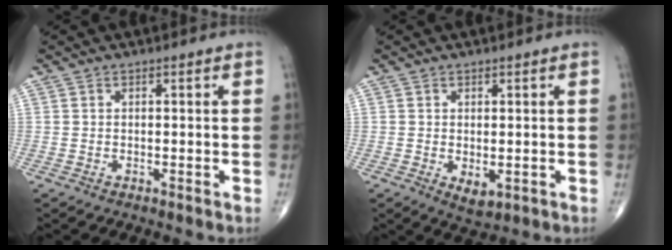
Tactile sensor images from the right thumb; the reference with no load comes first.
{"total": 3.1, "force": [-0.6, 1.7, 2.6], "torque": [-0.035, -0.009, 0.000]}